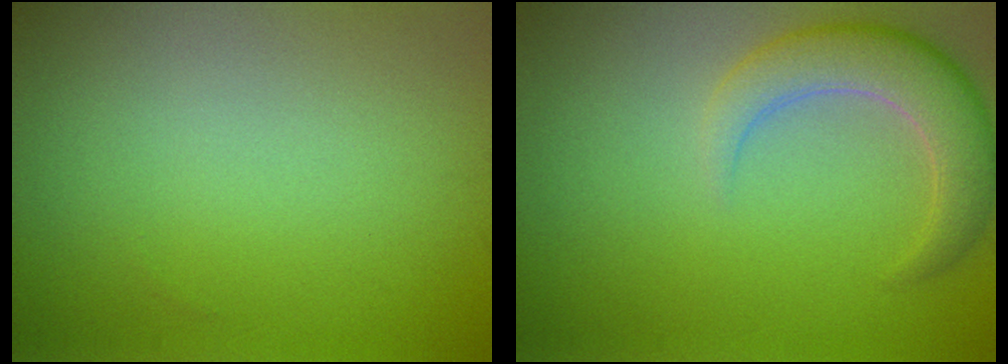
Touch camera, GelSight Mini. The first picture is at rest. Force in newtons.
{"total": 4.4, "press": 4.3, "slide": 0.5}